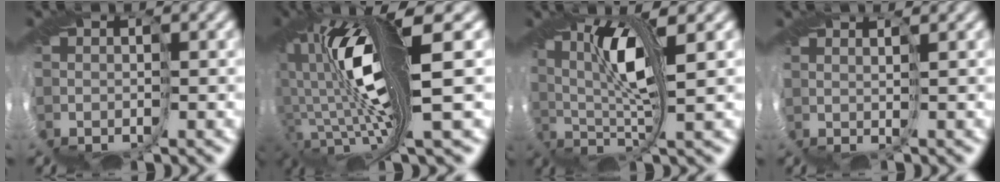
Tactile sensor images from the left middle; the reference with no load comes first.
{"total": 11.5, "force": [0.9, 2.0, 11.2], "torque": [-0.206, -0.002, 0.021]}
{"total": 6.5, "force": [2.1, 0.7, 6.1], "torque": [-0.126, 0.010, 0.035]}
{"total": 2.6, "force": [2.1, 0.2, 1.6], "torque": [-0.004, 0.031, 0.008]}